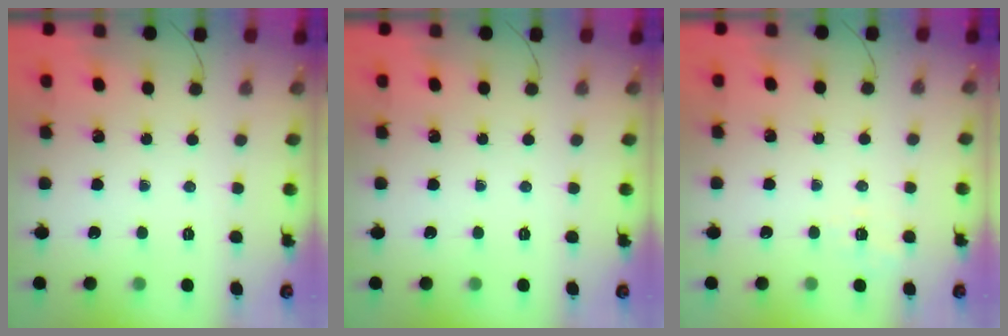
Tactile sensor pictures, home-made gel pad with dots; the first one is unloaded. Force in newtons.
{"total": 0.0}
{"total": 1.8, "press": 0.4, "slide": 1.8}